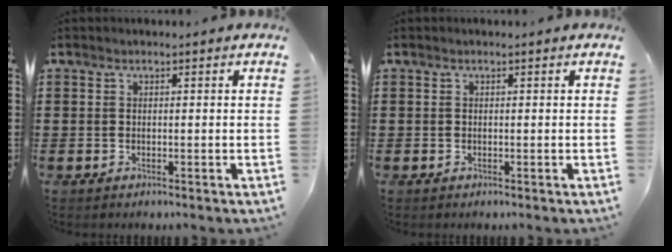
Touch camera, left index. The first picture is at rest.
{"total": 0.0}